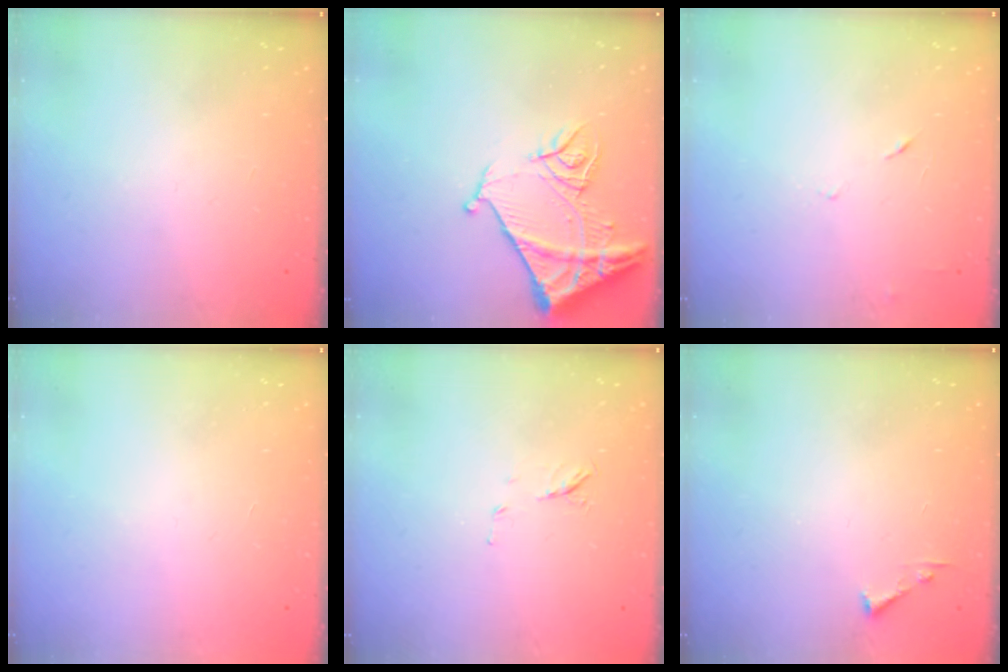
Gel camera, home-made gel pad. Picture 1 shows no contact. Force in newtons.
{"total": 13.7, "press": 13.6, "slide": 1.4}
{"total": 3.9, "press": 3.8, "slide": 0.9}
{"total": 1.6, "press": 1.6, "slide": 0.1}
{"total": 5.4, "press": 5.2, "slide": 1.3}
{"total": 3.6, "press": 3.6, "slide": 0.4}